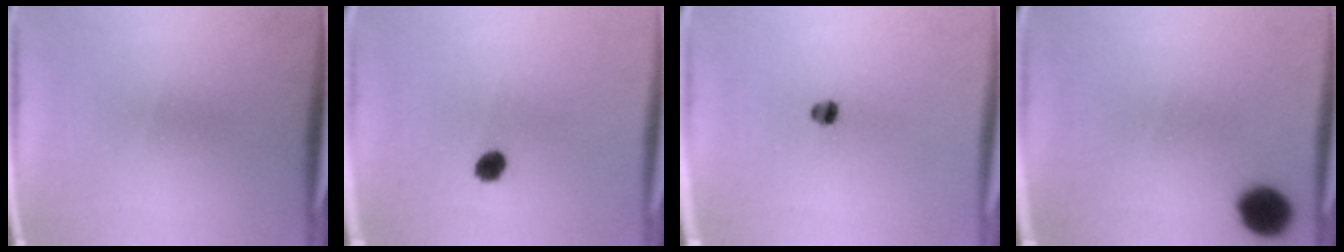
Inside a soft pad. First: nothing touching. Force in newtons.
{"total": 2.9}
{"total": 2.3}
{"total": 6.8}